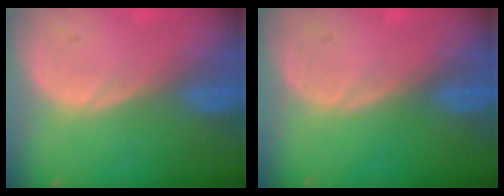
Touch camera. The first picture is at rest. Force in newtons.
{"total": 0.0}